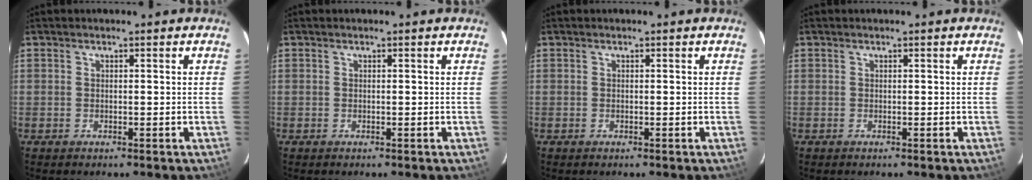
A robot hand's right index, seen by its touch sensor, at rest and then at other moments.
{"total": 0.0}
{"total": 0.0}
{"total": 0.0}